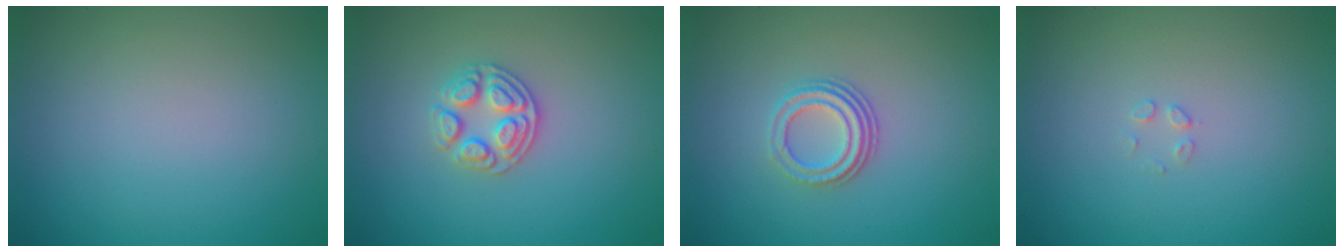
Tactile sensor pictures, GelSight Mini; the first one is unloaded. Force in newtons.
{"total": 2.9, "press": 2.7, "slide": 1.0}
{"total": 3.0, "press": 2.2, "slide": 2.0}
{"total": 0.8, "press": 0.8, "slide": 0.0}